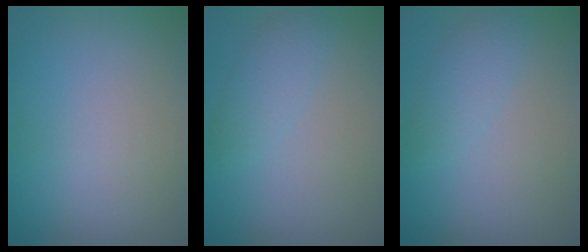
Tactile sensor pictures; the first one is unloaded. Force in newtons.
{"total": 1.9, "press": 1.9, "slide": 0.1}
{"total": 1.9, "press": 1.9, "slide": 0.1}